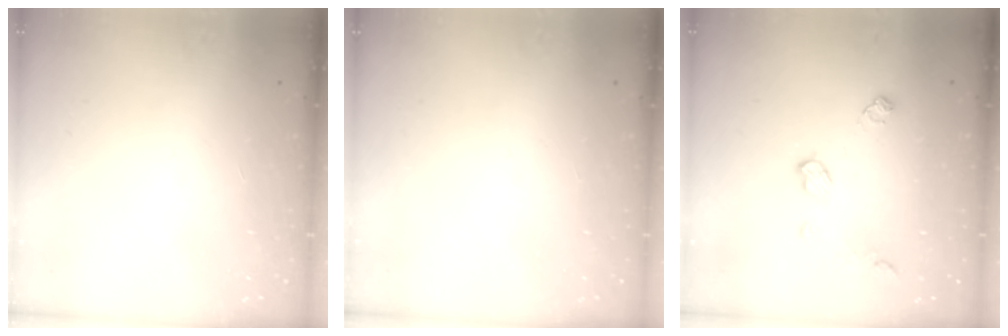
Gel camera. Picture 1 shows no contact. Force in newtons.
{"total": 0.0}
{"total": 7.4, "press": 7.4, "slide": 0.5}